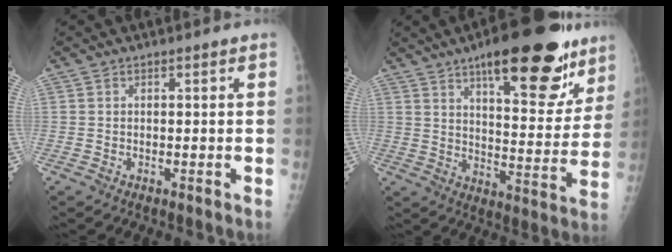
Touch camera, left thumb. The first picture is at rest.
{"total": 23.0, "force": [14.0, 7.9, 16.4], "torque": [-0.187, -0.051, 0.203]}